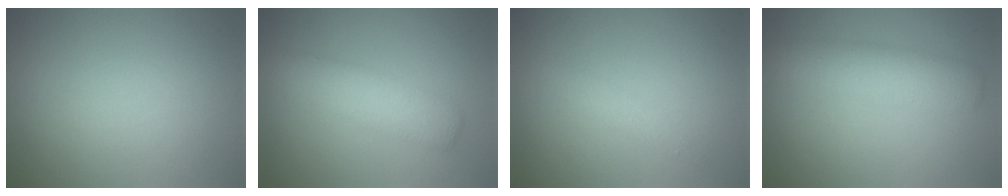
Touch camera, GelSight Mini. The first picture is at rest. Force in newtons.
{"total": 3.6, "press": 3.6, "slide": 0.1}
{"total": 1.1, "press": 1.1, "slide": 0.0}
{"total": 3.9, "press": 3.9, "slide": 0.1}